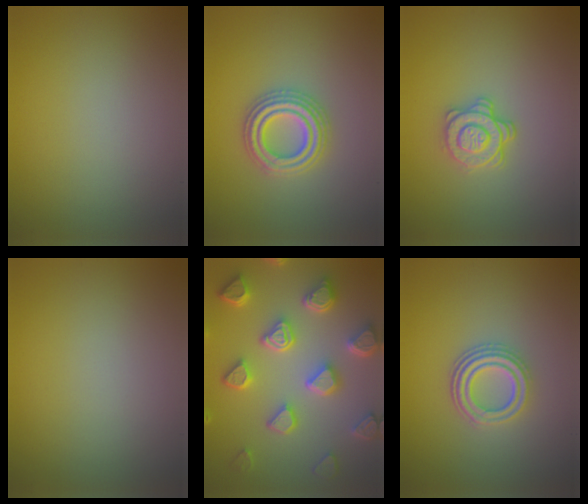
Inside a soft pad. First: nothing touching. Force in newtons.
{"total": 4.4, "press": 4.3, "slide": 0.8}
{"total": 3.0, "press": 2.6, "slide": 1.4}
{"total": 0.0}
{"total": 7.0, "press": 5.7, "slide": 4.1}
{"total": 3.7, "press": 3.0, "slide": 2.2}